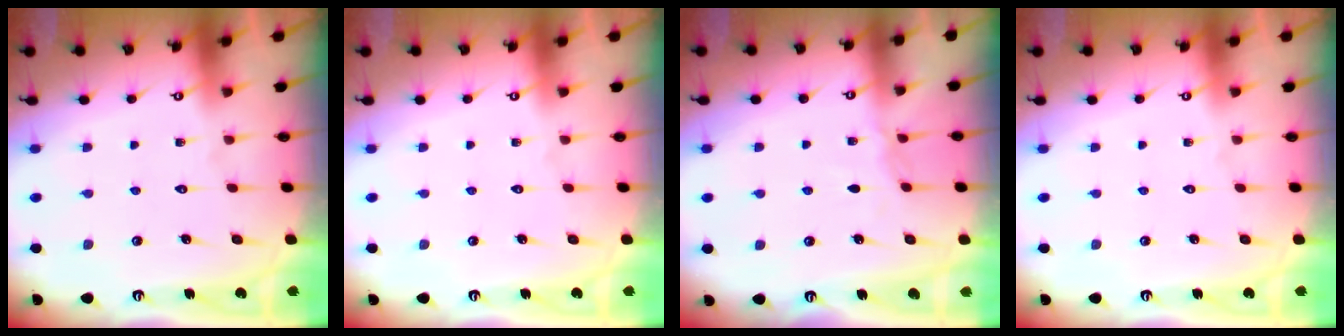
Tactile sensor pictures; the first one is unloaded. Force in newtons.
{"total": 0.0}
{"total": 3.5, "press": 3.4, "slide": 0.4}
{"total": 0.0}